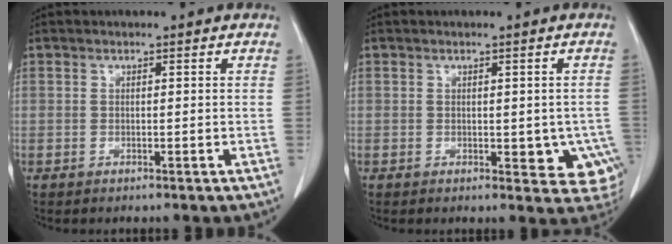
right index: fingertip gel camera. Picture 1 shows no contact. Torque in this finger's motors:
{"motor_torque": [0.07, -0.03, 0.08, 0.02]}